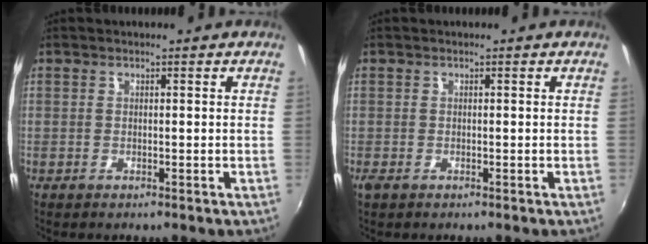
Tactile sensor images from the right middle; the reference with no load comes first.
{"total": 0.9, "force": [-0.4, 0.3, 0.7], "torque": [-0.017, -0.003, -0.007]}